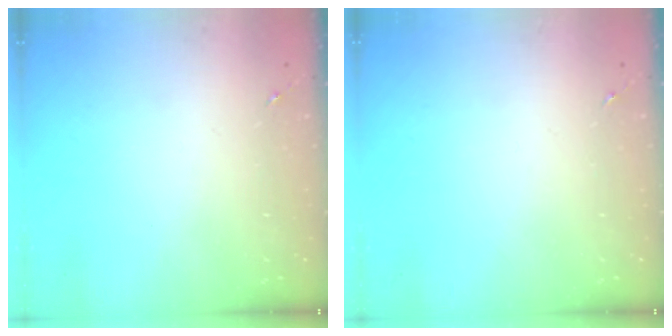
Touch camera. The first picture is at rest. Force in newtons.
{"total": 0.0}